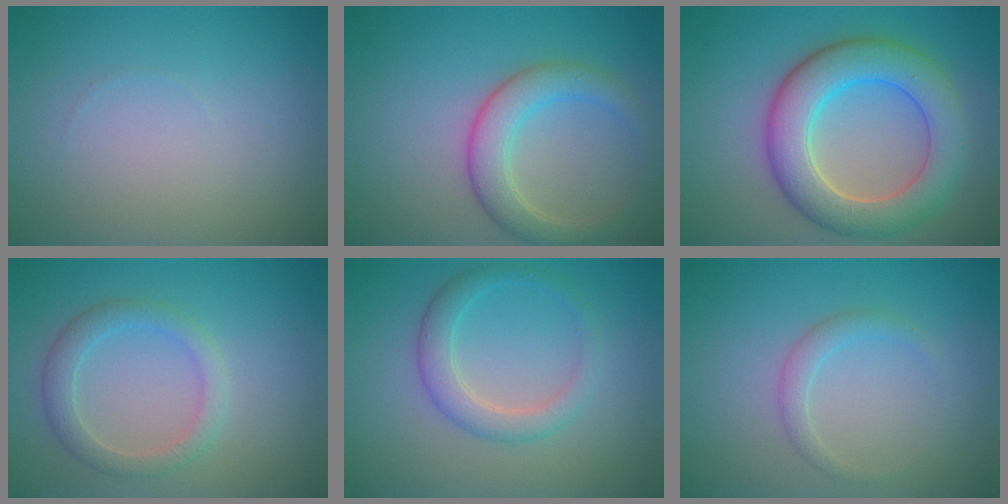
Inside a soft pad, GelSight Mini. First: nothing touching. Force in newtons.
{"total": 4.1, "press": 4.1, "slide": 0.2}
{"total": 7.6, "press": 7.6, "slide": 0.2}
{"total": 2.8, "press": 2.8, "slide": 0.1}
{"total": 2.8, "press": 2.8, "slide": 0.1}
{"total": 1.5, "press": 1.5, "slide": 0.1}